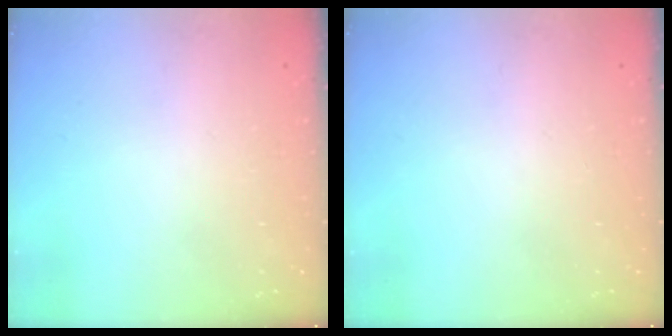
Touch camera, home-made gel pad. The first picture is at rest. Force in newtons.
{"total": 0.0}